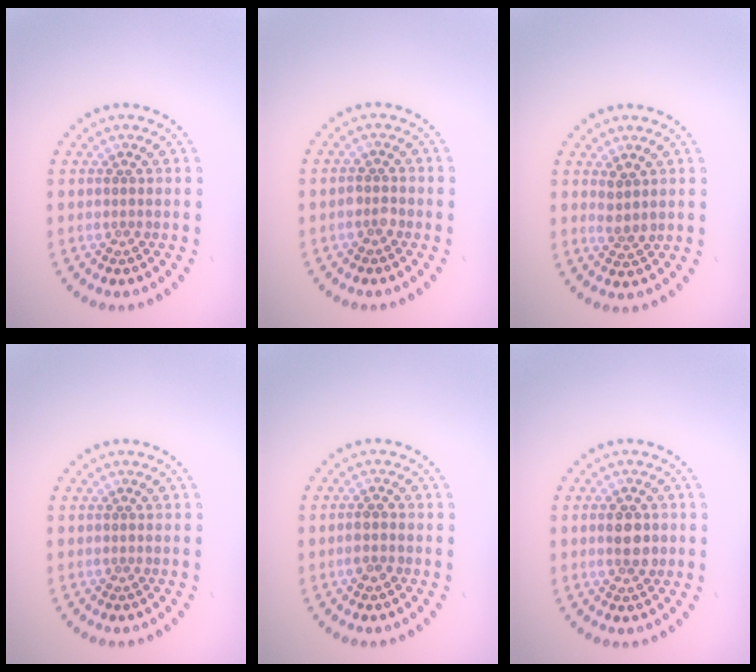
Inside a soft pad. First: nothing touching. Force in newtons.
{"total": 1.1, "press": 1.1, "slide": 0.2}
{"total": 1.6, "press": 1.3, "slide": 0.8}
{"total": 0.0}
{"total": 1.4, "press": 1.3, "slide": 0.6}
{"total": 2.5, "press": 2.5, "slide": 0.2}